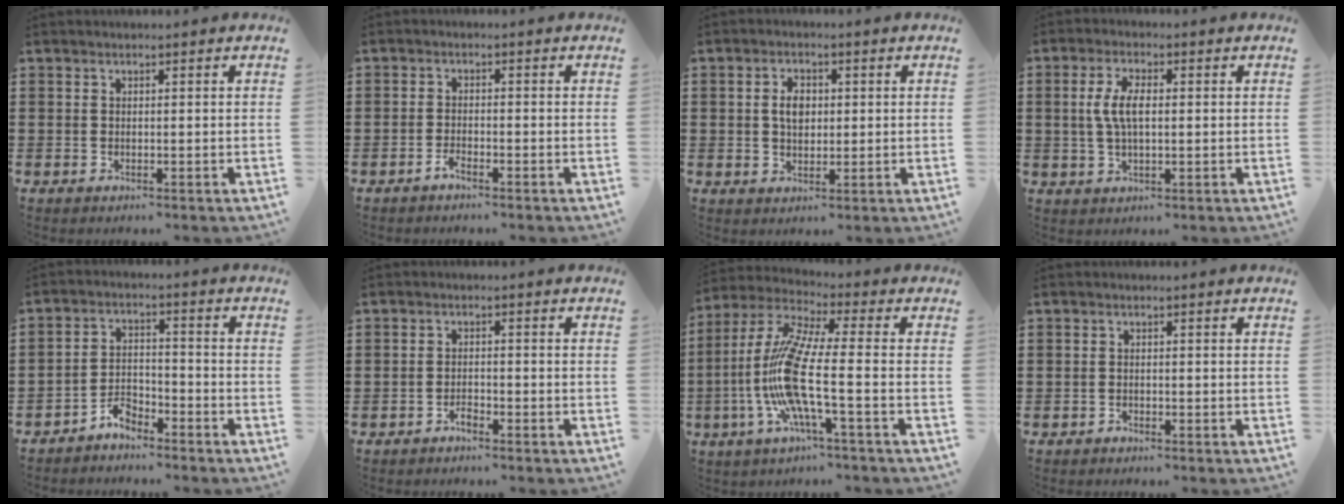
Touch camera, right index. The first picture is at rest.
{"total": 1.7, "force": [-1.5, 0.2, 0.7], "torque": [-0.024, -0.003, -0.031]}
{"total": 3.7, "force": [0.4, 2.3, 2.8], "torque": [-0.052, 0.008, 0.004]}
{"total": 5.5, "force": [0.4, 2.3, 5.0], "torque": [-0.120, 0.002, -0.003]}
{"total": 3.9, "force": [-3.6, 1.3, 0.8], "torque": [-0.020, 0.012, -0.072]}
{"total": 1.7, "force": [-1.5, 0.5, 0.6], "torque": [-0.017, 0.002, -0.030]}
{"total": 11.9, "force": [-3.5, 1.6, 11.3], "torque": [-0.263, -0.024, -0.079]}
{"total": 0.8, "force": [-0.7, 0.3, 0.0], "torque": [-0.001, 0.003, -0.017]}